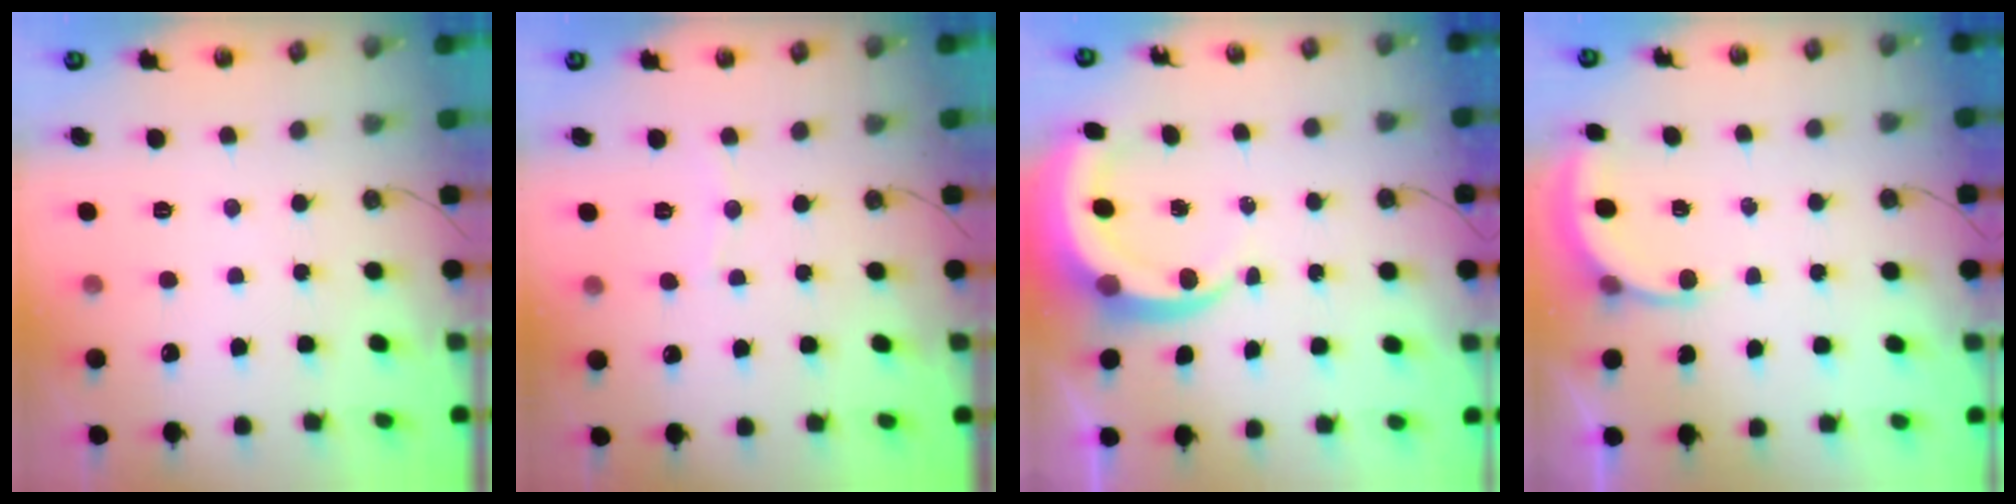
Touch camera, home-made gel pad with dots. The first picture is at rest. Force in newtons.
{"total": 3.0, "press": 3.0, "slide": 0.4}
{"total": 6.1, "press": 6.1, "slide": 0.7}
{"total": 3.9, "press": 3.9, "slide": 0.3}